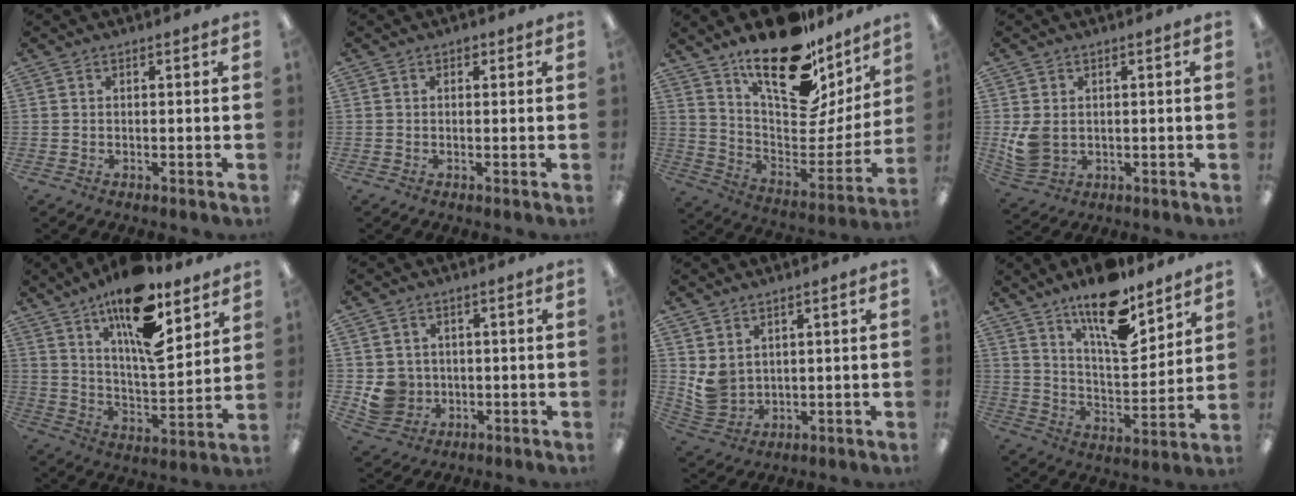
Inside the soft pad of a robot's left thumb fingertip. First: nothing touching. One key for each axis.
{"total": 1.0, "fx": 0.6, "fy": 0.7, "fz": 0.5, "tx": -0.003, "ty": 0.000, "tz": 0.008}
{"total": 24.0, "fx": 17.5, "fy": 9.7, "fz": 13.3, "tx": -0.191, "ty": -0.126, "tz": 0.301}
{"total": 5.6, "fx": 0.8, "fy": 4.2, "fz": 3.5, "tx": -0.077, "ty": -0.002, "tz": 0.017}
{"total": 19.0, "fx": 12.3, "fy": 6.5, "fz": 12.8, "tx": -0.208, "ty": -0.077, "tz": 0.203}
{"total": 5.7, "fx": 0.1, "fy": 5.6, "fz": 1.2, "tx": -0.025, "ty": 0.005, "tz": 0.009}
{"total": 4.6, "fx": 2.7, "fy": 3.3, "fz": 1.6, "tx": -0.041, "ty": -0.012, "tz": 0.055}
{"total": 16.4, "fx": 11.5, "fy": 5.8, "fz": 10.1, "tx": -0.158, "ty": -0.073, "tz": 0.193}